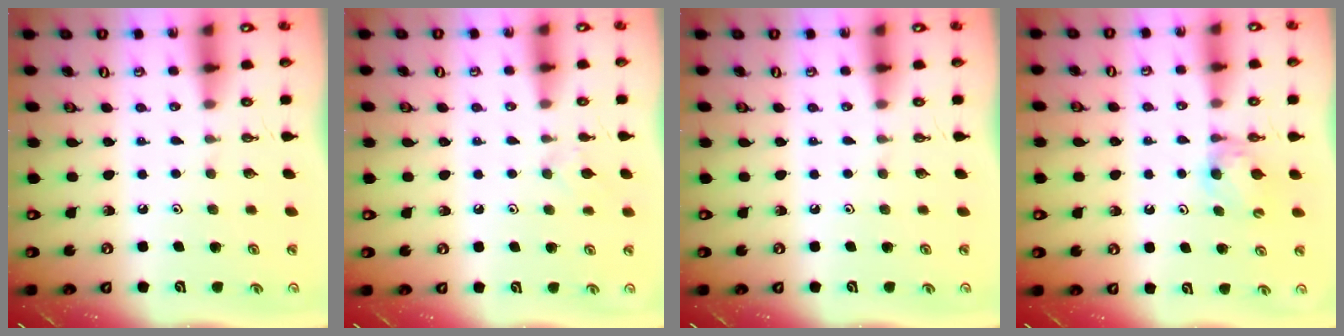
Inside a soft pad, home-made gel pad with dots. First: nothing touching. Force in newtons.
{"total": 3.8, "press": 3.8, "slide": 0.7}
{"total": 0.0}
{"total": 5.1, "press": 5.0, "slide": 0.6}